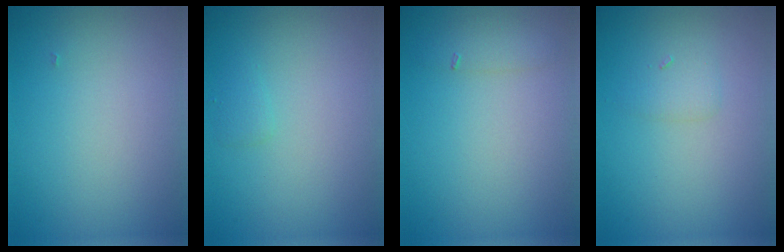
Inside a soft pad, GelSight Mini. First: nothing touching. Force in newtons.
{"total": 0.8, "press": 0.8, "slide": 0.0}
{"total": 1.3, "press": 1.3, "slide": 0.0}
{"total": 1.2, "press": 1.2, "slide": 0.1}